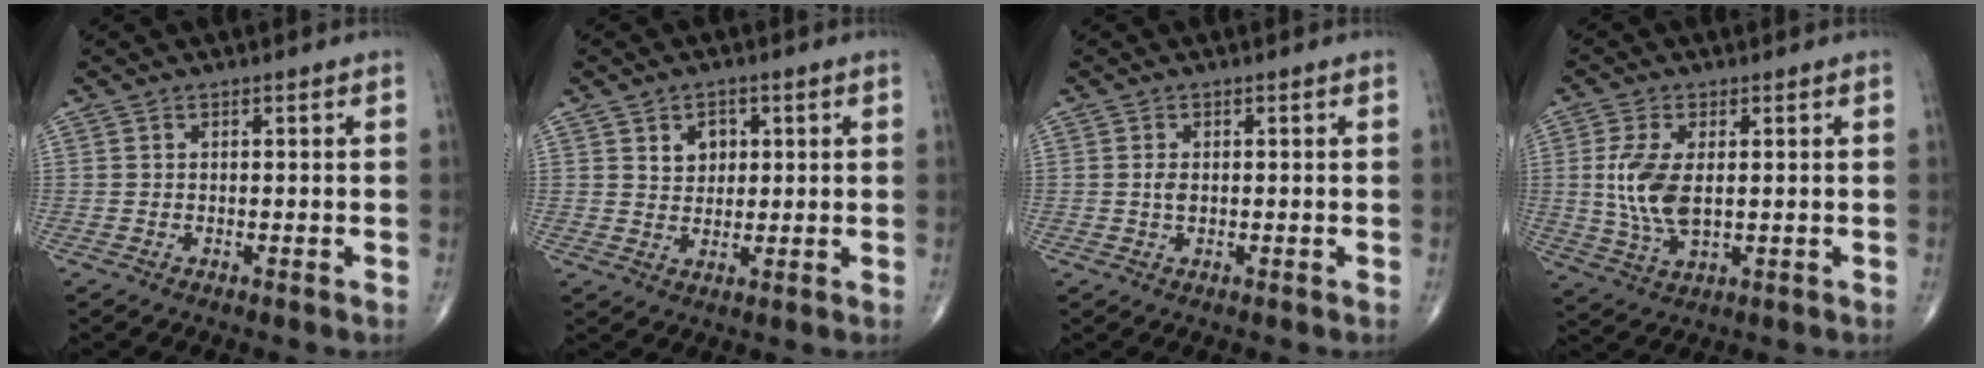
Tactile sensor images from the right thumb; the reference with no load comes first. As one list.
[{"total": 4.3, "force": [1.6, 3.4, 2.3], "torque": [-0.014, -0.008, 0.026]}, {"total": 1.5, "force": [0.0, 0.9, 1.2], "torque": [-0.022, -0.001, 0.000]}, {"total": 9.3, "force": [0.7, 4.7, 8.0], "torque": [-0.176, -0.009, 0.021]}]